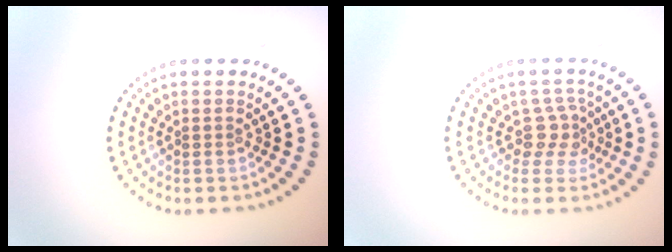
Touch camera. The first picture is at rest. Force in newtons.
{"total": 2.3, "press": 1.6, "slide": 1.6}